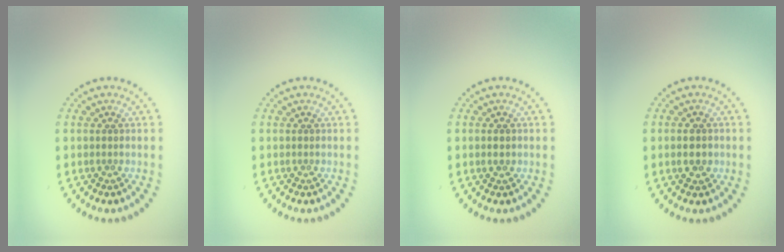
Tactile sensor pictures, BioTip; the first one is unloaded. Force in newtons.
{"total": 0.0}
{"total": 1.1, "press": 1.1, "slide": 0.1}
{"total": 2.2, "press": 2.1, "slide": 0.2}